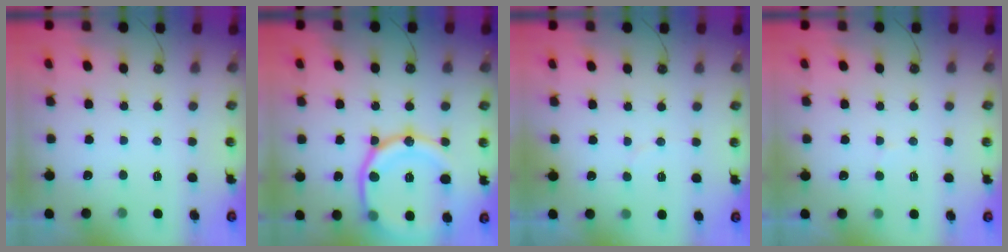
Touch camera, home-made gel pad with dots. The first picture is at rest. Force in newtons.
{"total": 21.5, "press": 21.4, "slide": 2.4}
{"total": 3.9, "press": 3.8, "slide": 1.0}
{"total": 6.6, "press": 6.6, "slide": 0.6}